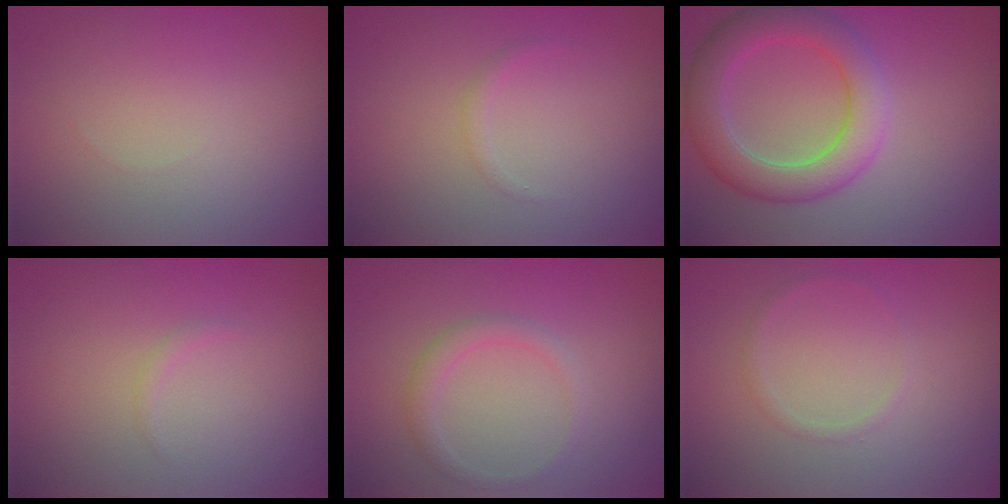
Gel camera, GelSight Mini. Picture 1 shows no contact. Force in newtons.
{"total": 0.7, "press": 0.7, "slide": 0.0}
{"total": 5.7, "press": 5.7, "slide": 0.2}
{"total": 0.5, "press": 0.5, "slide": 0.1}
{"total": 1.7, "press": 1.7, "slide": 0.1}
{"total": 0.8, "press": 0.8, "slide": 0.1}